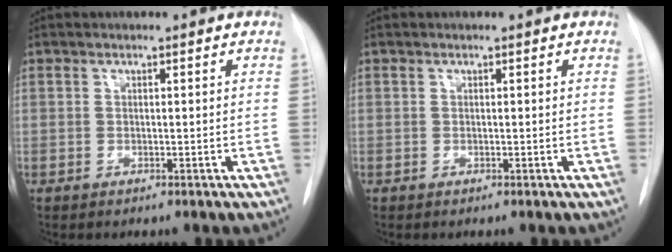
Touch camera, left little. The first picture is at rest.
{"total": 0.0}